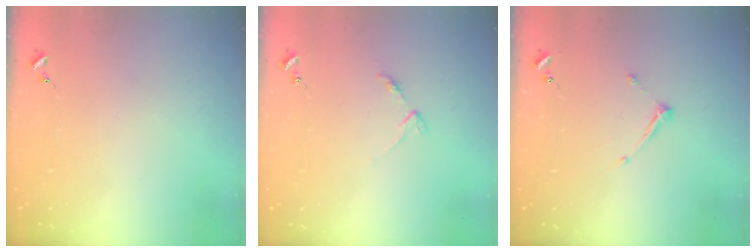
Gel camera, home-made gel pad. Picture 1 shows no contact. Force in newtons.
{"total": 4.0, "press": 4.0, "slide": 0.6}
{"total": 5.9, "press": 5.9, "slide": 0.6}